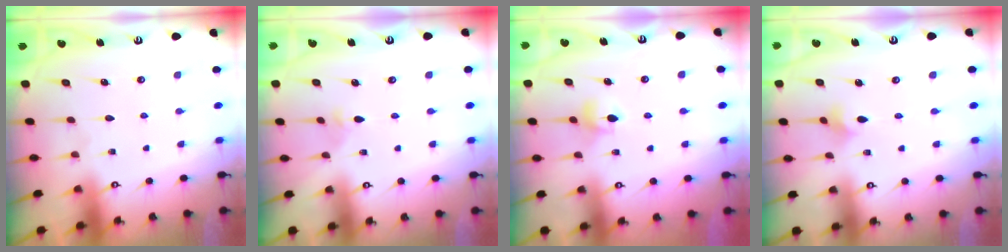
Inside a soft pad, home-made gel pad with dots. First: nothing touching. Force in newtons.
{"total": 2.0, "press": 2.0, "slide": 0.5}
{"total": 5.0, "press": 4.9, "slide": 0.5}
{"total": 2.9, "press": 2.8, "slide": 0.7}